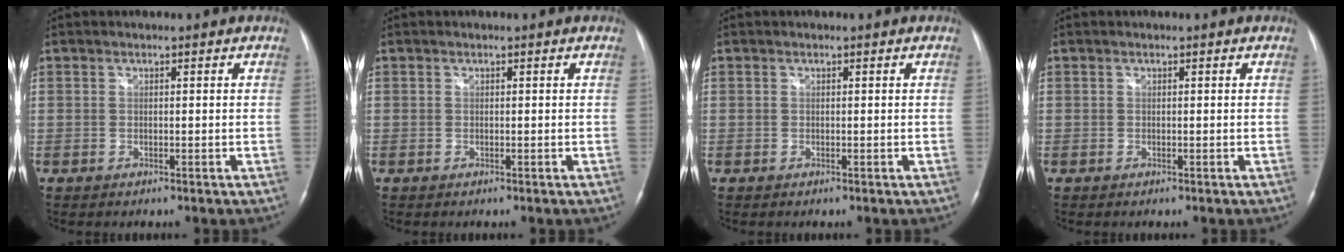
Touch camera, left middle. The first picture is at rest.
{"total": 0.0}
{"total": 0.0}
{"total": 0.0}